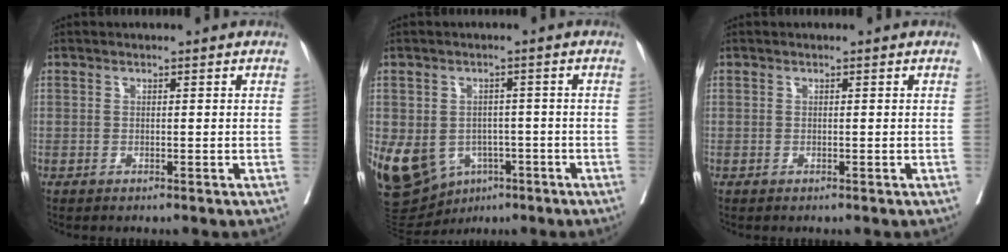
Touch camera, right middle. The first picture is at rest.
{"total": 12.3, "force": [-4.8, 9.4, 6.3], "torque": [-0.137, 0.009, -0.063]}
{"total": 0.0}